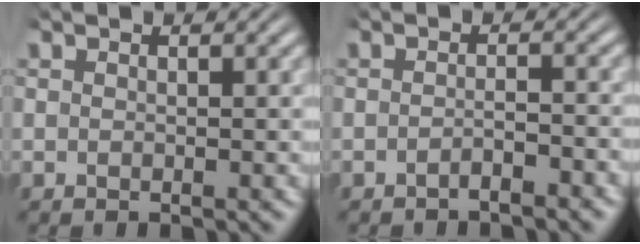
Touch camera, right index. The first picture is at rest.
{"total": 1.6, "force": [-1.5, -0.1, 0.6], "torque": [-0.003, -0.001, -0.029]}